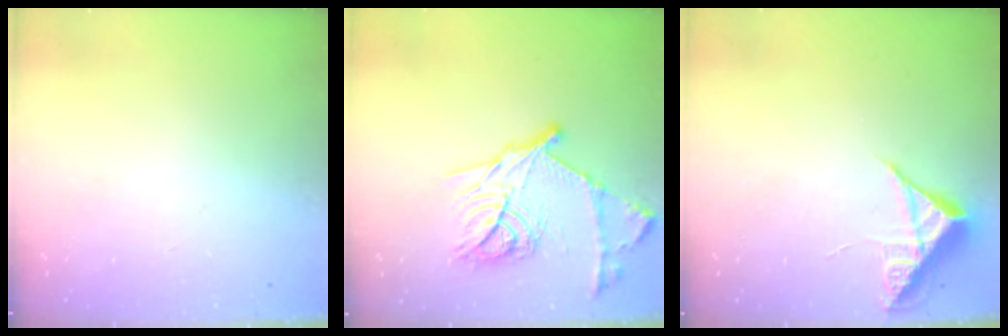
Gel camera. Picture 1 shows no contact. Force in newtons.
{"total": 18.8, "press": 18.8, "slide": 1.3}
{"total": 7.1, "press": 7.1, "slide": 0.3}